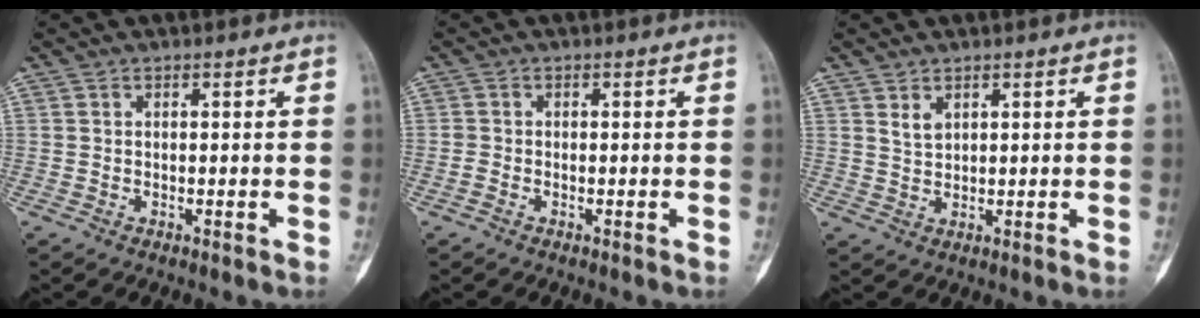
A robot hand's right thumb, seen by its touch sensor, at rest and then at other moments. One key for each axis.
{"total": 0.9, "fx": -0.5, "fy": 0.6, "fz": 0.5, "tx": -0.008, "ty": 0.001, "tz": -0.016}
{"total": 2.1, "fx": 1.3, "fy": 1.1, "fz": 1.2, "tx": -0.018, "ty": -0.009, "tz": 0.031}